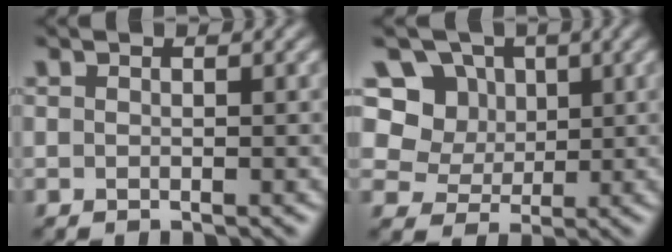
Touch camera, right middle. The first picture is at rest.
{"total": 8.6, "force": [3.5, 7.0, 3.4], "torque": [-0.060, 0.011, 0.046]}